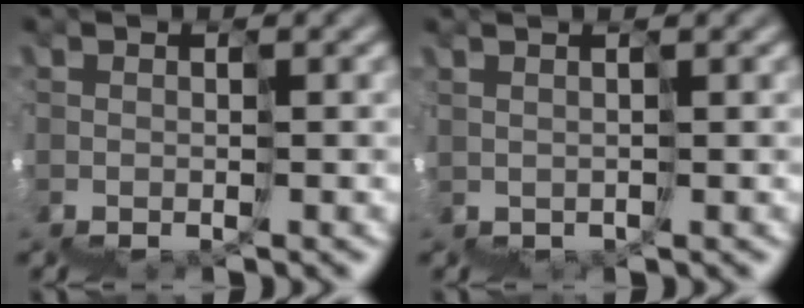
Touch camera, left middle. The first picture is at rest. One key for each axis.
{"total": 2.7, "fx": 1.7, "fy": -1.7, "fz": -1.2, "tx": 0.038, "ty": 0.024, "tz": 0.023}